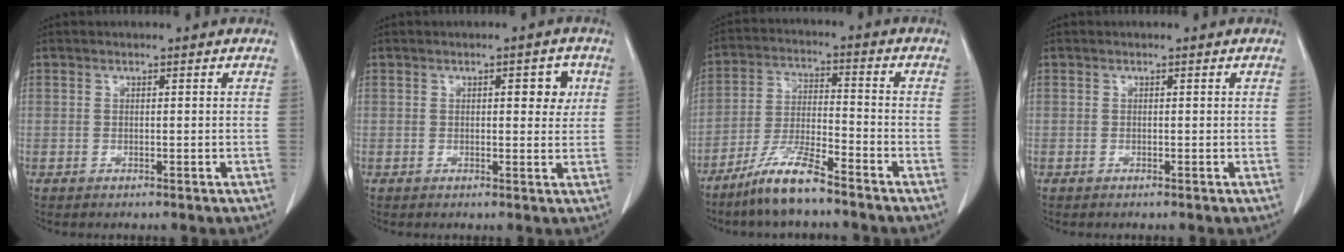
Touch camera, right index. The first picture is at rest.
{"total": 3.5, "force": [1.1, 1.5, 3.0], "torque": [-0.030, 0.002, 0.010]}
{"total": 8.8, "force": [-6.9, 0.7, 5.5], "torque": [-0.113, -0.018, -0.136]}
{"total": 0.0}